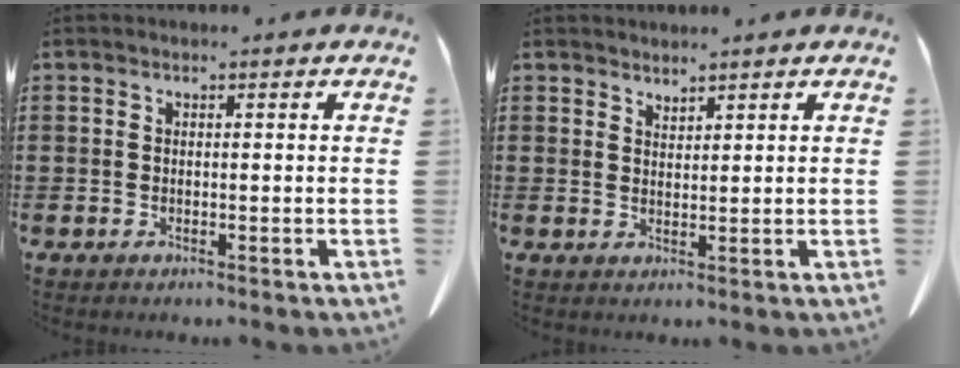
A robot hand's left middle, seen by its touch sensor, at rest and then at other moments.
{"total": 1.8, "force": [1.7, -0.1, -0.2], "torque": [0.000, -0.003, 0.034]}